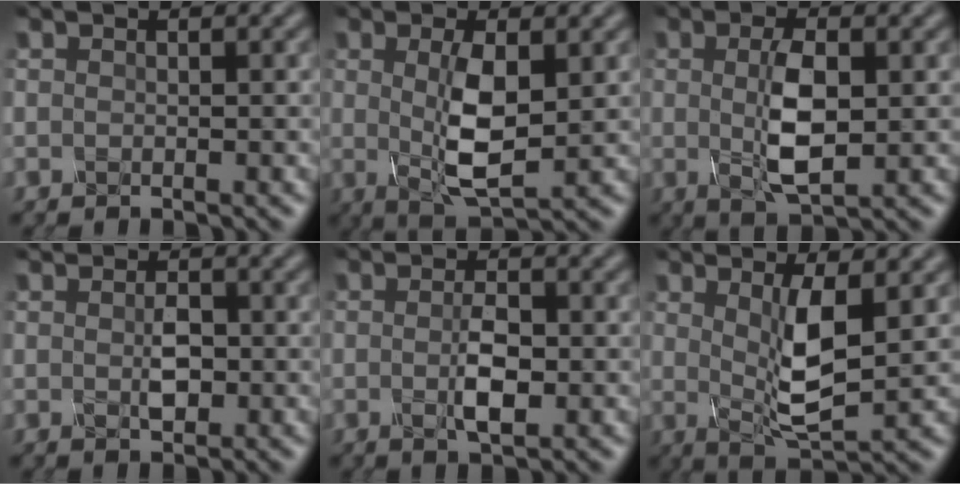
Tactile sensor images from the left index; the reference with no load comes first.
{"total": 4.5, "force": [0.5, 1.3, 4.3], "torque": [-0.094, -0.004, 0.012]}
{"total": 4.1, "force": [0.3, 1.2, 3.9], "torque": [-0.088, 0.002, 0.009]}
{"total": 1.2, "force": [0.1, 0.7, 1.0], "torque": [-0.028, 0.002, 0.003]}
{"total": 2.3, "force": [-0.2, 0.6, 2.2], "torque": [-0.050, 0.001, -0.004]}
{"total": 4.3, "force": [0.9, 0.9, 4.0], "torque": [-0.080, -0.006, 0.022]}